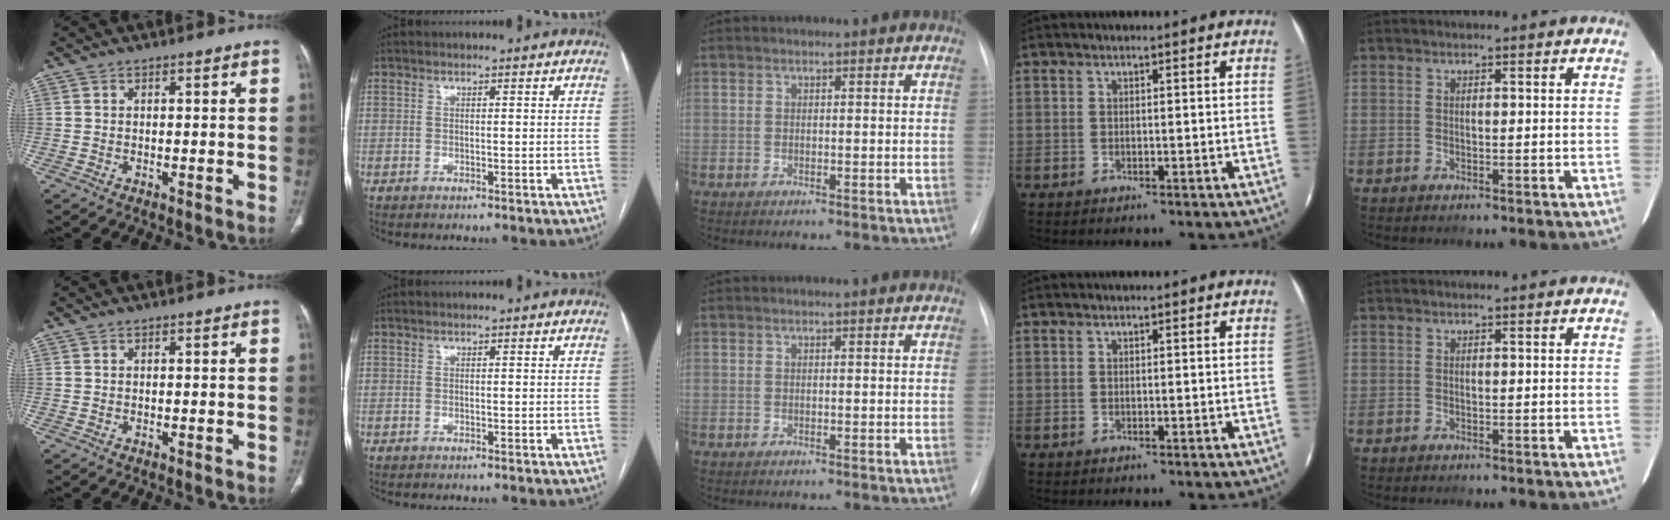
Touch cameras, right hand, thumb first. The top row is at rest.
{}